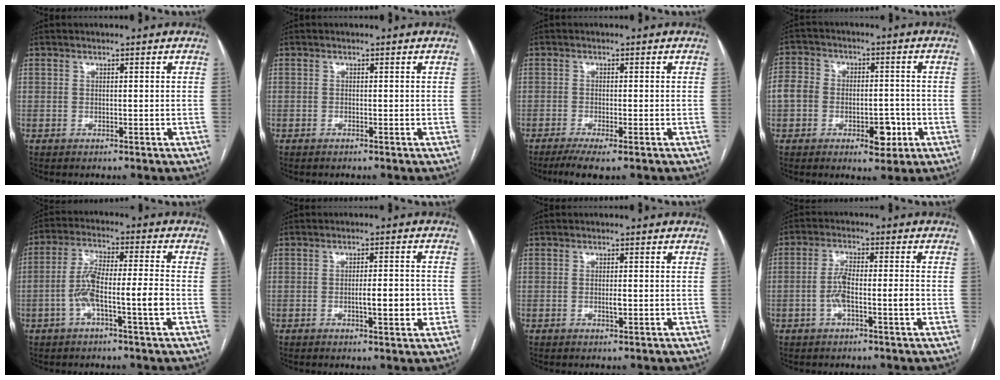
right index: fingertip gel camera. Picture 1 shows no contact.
{"total": 0.0}
{"total": 4.4, "force": [-3.0, 0.4, 3.2], "torque": [-0.052, -0.011, -0.049]}
{"total": 8.6, "force": [-2.7, 5.8, 5.7], "torque": [-0.087, 0.026, -0.043]}
{"total": 8.8, "force": [-2.6, 0.7, 8.3], "torque": [-0.165, 0.021, -0.051]}
{"total": 5.1, "force": [-1.1, 0.9, 4.9], "torque": [-0.075, 0.001, -0.013]}
{"total": 1.3, "force": [-0.3, 0.4, 1.3], "torque": [-0.024, -0.001, -0.004]}
{"total": 5.5, "force": [-1.4, 1.0, 5.2], "torque": [-0.106, 0.014, -0.026]}